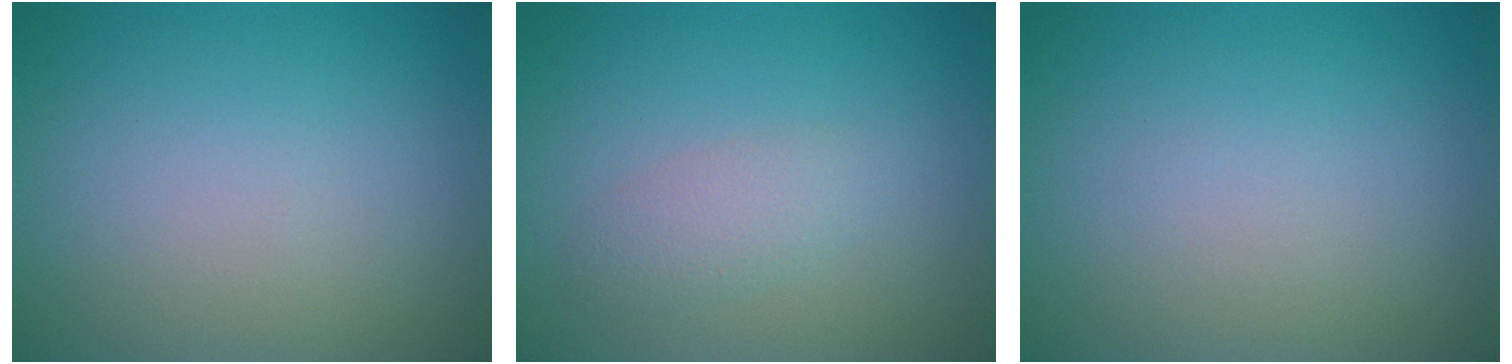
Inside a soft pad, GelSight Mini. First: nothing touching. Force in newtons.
{"total": 1.8, "press": 1.8, "slide": 0.1}
{"total": 0.0}